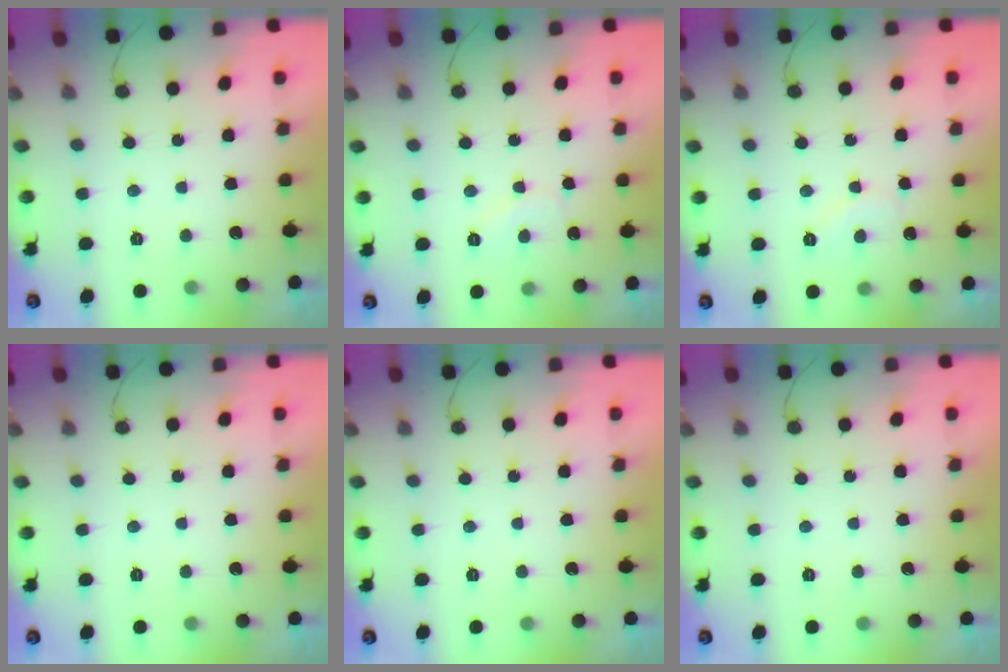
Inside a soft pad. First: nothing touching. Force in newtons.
{"total": 5.4, "press": 5.4, "slide": 0.5}
{"total": 4.8, "press": 4.8, "slide": 0.4}
{"total": 0.0}
{"total": 0.0}
{"total": 0.0}